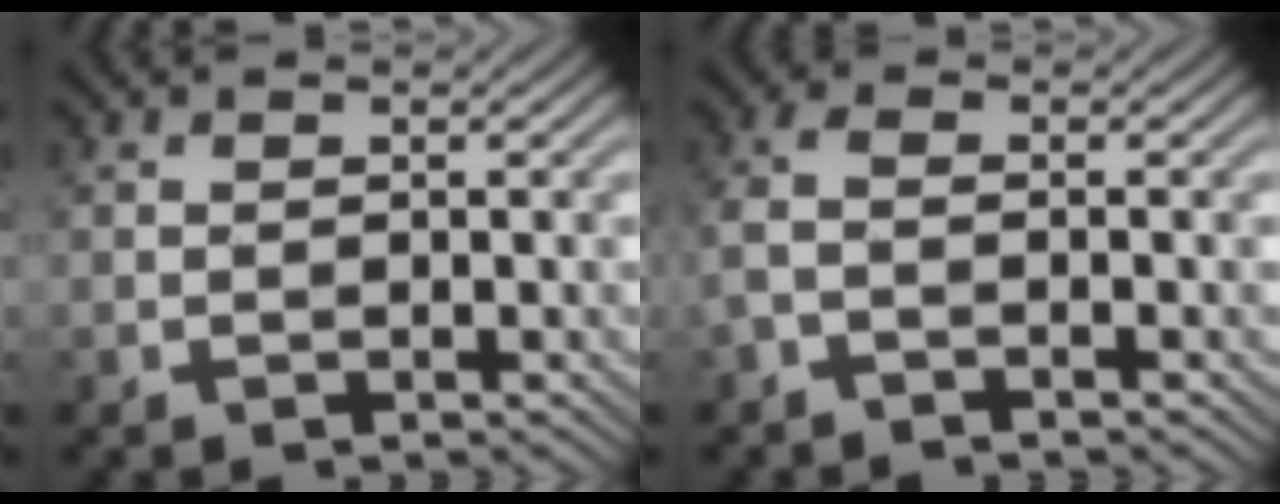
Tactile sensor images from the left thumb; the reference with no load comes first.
{"total": 2.5, "force": [-1.1, 0.8, 2.1], "torque": [-0.060, 0.001, -0.035]}